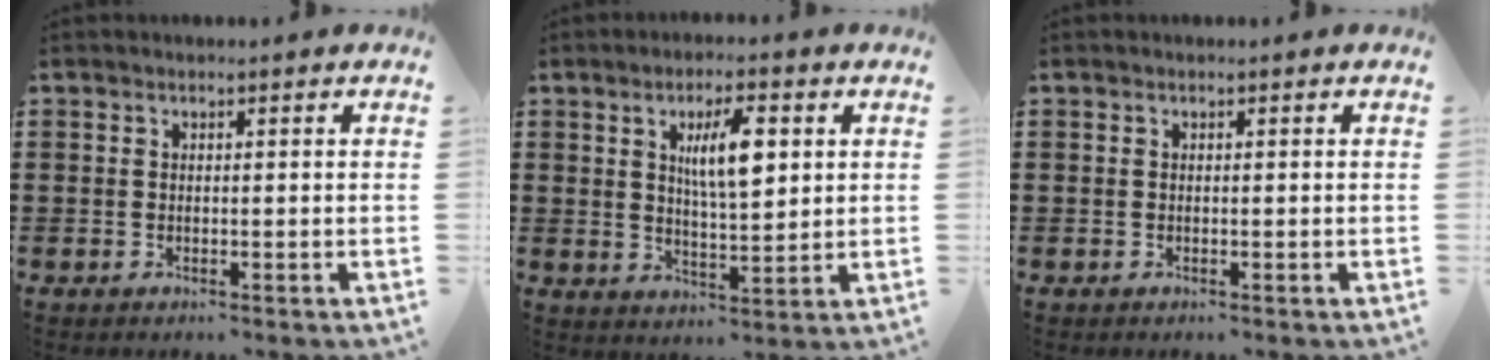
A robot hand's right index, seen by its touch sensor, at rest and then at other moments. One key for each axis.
{"total": 7.3, "fx": 2.3, "fy": 2.2, "fz": 6.6, "tx": -0.126, "ty": 0.005, "tz": 0.036}
{"total": 0.0}